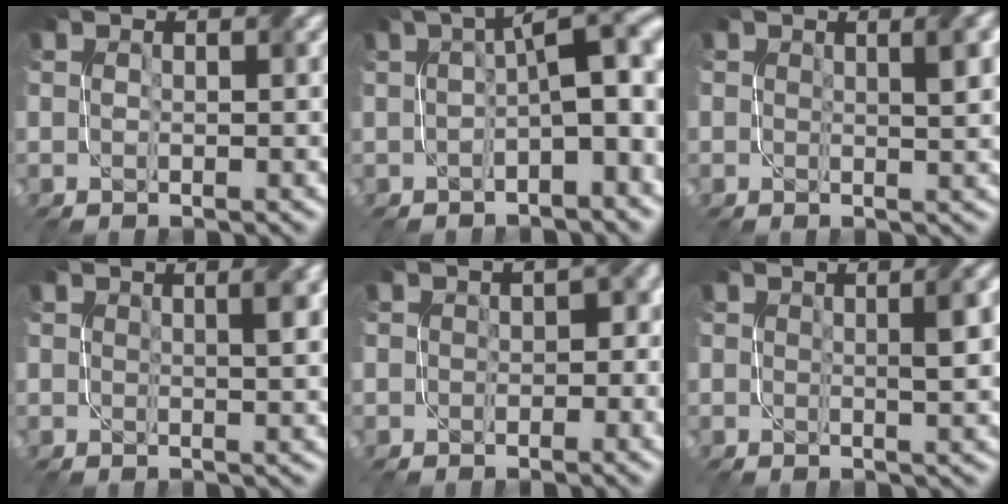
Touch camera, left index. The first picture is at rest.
{"total": 6.8, "force": [-0.1, 2.1, 6.5], "torque": [-0.074, 0.020, 0.001]}
{"total": 2.0, "force": [0.6, 0.5, 1.8], "torque": [-0.014, 0.007, 0.010]}
{"total": 1.9, "force": [0.4, 0.5, 1.8], "torque": [-0.014, 0.008, 0.007]}
{"total": 3.1, "force": [-0.6, 2.4, 1.9], "torque": [0.000, 0.003, -0.005]}
{"total": 2.5, "force": [0.2, 0.5, 2.5], "torque": [-0.025, 0.009, 0.003]}